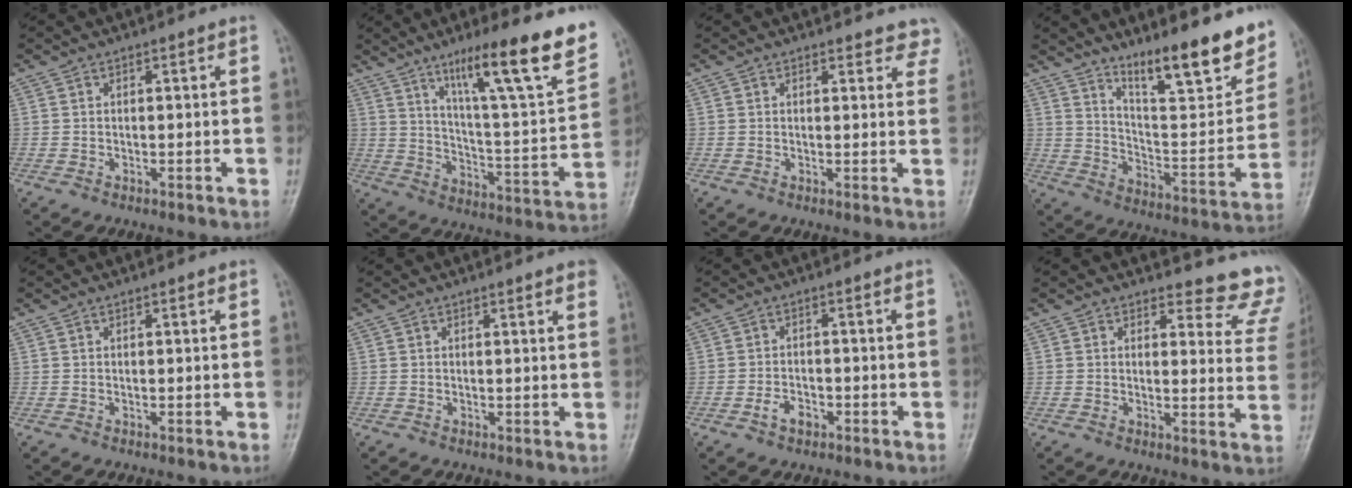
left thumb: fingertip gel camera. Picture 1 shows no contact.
{"total": 22.6, "force": [13.4, 3.7, 17.8], "torque": [-0.243, -0.051, 0.211]}
{"total": 5.2, "force": [4.8, 2.1, 0.3], "torque": [0.042, -0.021, 0.027]}
{"total": 21.1, "force": [14.0, 5.3, 14.8], "torque": [-0.173, -0.080, 0.223]}
{"total": 0.0}
{"total": 2.4, "force": [1.7, 0.2, 1.7], "torque": [-0.018, 0.000, 0.014]}
{"total": 3.1, "force": [-1.8, 1.9, 1.6], "torque": [-0.025, 0.015, -0.030]}
{"total": 11.4, "force": [10.9, 3.1, 0.5], "torque": [0.043, -0.113, 0.086]}